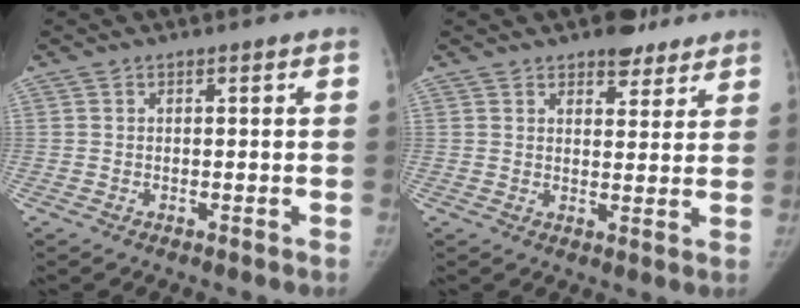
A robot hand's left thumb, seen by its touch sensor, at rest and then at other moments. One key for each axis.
{"total": 5.4, "fx": 4.2, "fy": 2.9, "fz": 2.0, "tx": 0.003, "ty": -0.024, "tz": 0.060}